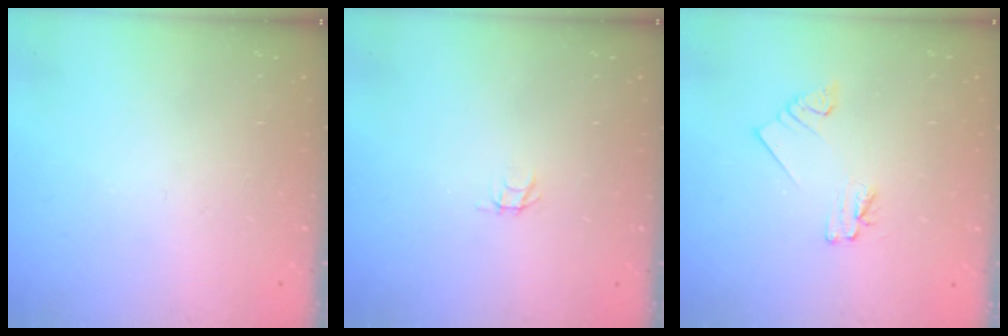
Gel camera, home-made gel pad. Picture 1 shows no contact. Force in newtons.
{"total": 1.8, "press": 1.8, "slide": 0.1}
{"total": 2.3, "press": 2.3, "slide": 0.1}